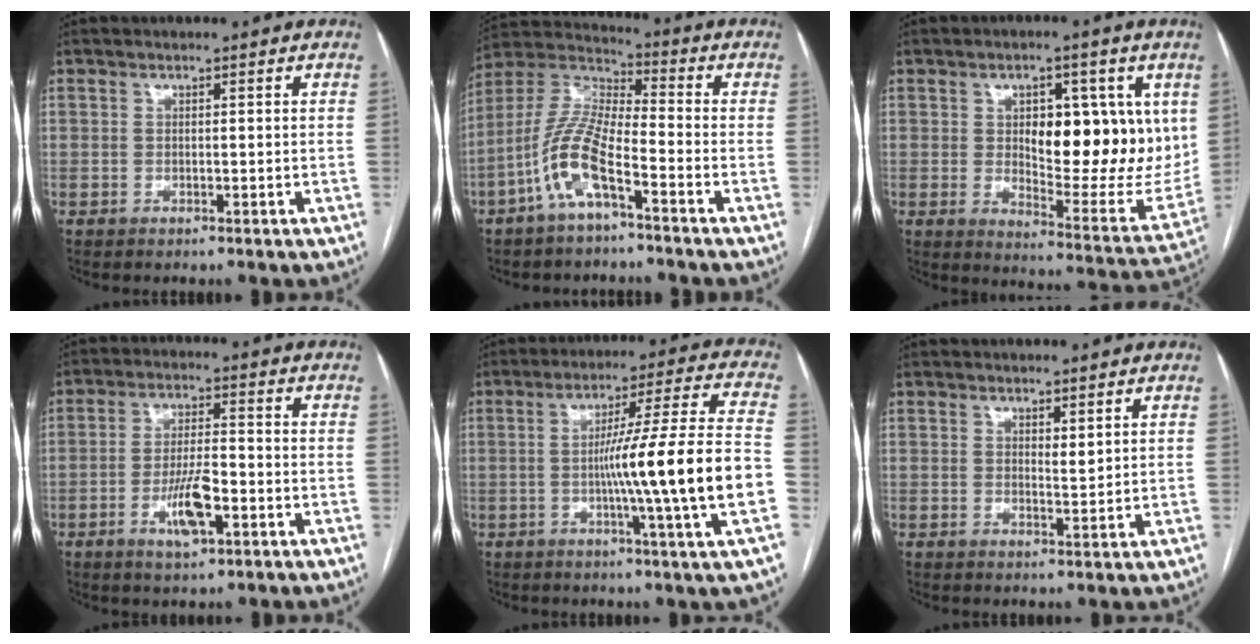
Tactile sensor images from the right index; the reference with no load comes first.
{"total": 10.9, "force": [-5.3, 2.6, 9.2], "torque": [-0.208, 0.007, -0.107]}
{"total": 16.3, "force": [3.8, 6.6, 14.4], "torque": [-0.183, 0.001, 0.066]}
{"total": 7.3, "force": [-2.9, 1.9, 6.5], "torque": [-0.127, 0.001, -0.044]}
{"total": 17.0, "force": [-3.4, -2.1, 16.5], "torque": [-0.257, 0.000, -0.059]}
{"total": 1.5, "force": [0.9, 0.3, 1.1], "torque": [-0.020, -0.009, 0.019]}